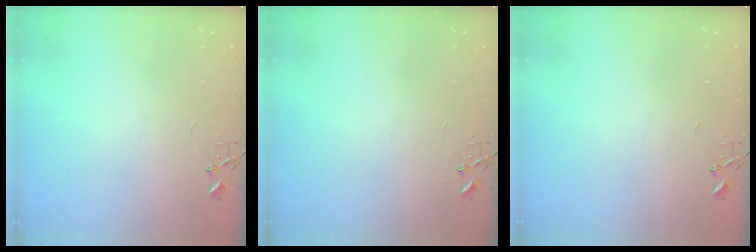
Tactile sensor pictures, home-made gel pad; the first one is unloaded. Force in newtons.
{"total": 0.0}
{"total": 0.0}